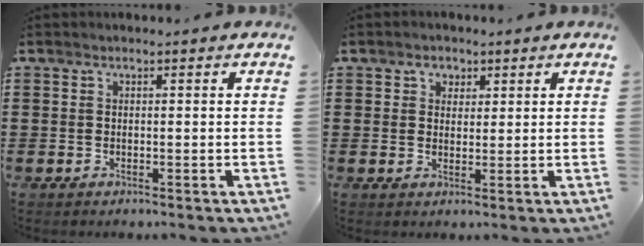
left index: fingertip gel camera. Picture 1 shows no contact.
{"total": 2.2, "force": [1.2, 1.8, 0.4], "torque": [-0.008, 0.006, 0.018]}